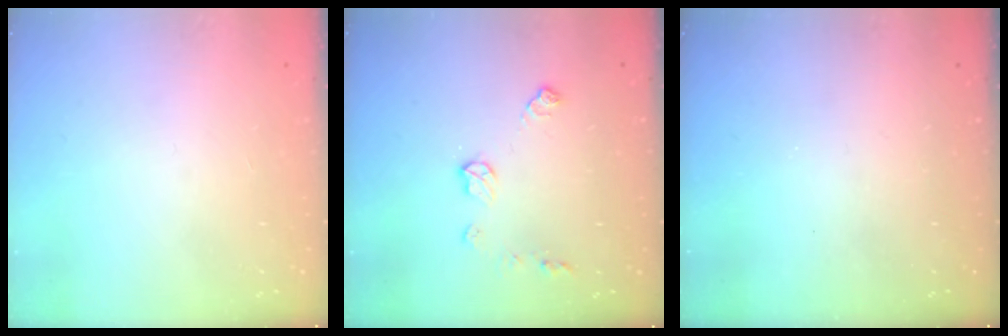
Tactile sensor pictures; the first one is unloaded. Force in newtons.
{"total": 7.0, "press": 7.0, "slide": 0.4}
{"total": 0.0}